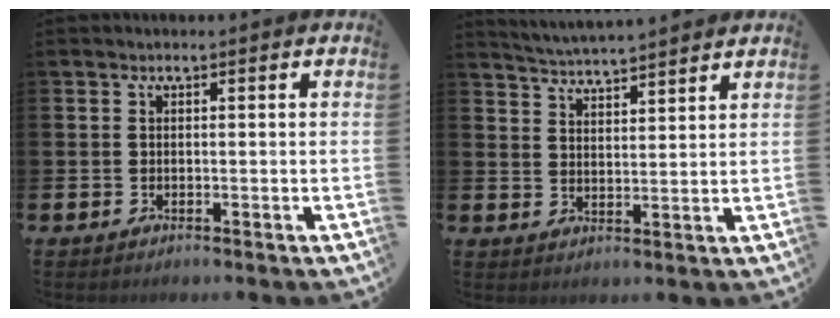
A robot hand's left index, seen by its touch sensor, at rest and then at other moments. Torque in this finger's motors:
{"motor_torque": [0.59, -0.62, 0.25, 0.12]}